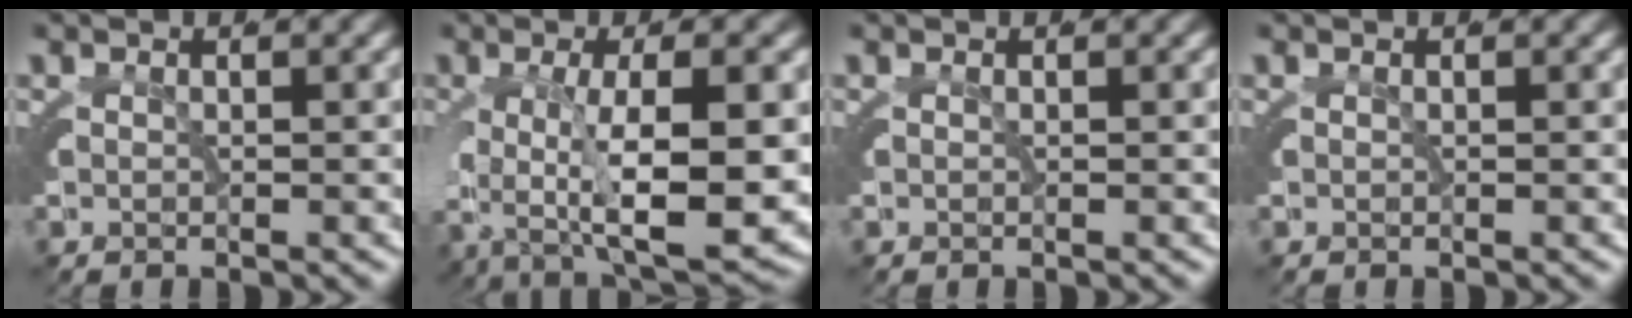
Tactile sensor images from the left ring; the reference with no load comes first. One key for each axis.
{"total": 7.4, "fx": -0.3, "fy": 2.5, "fz": 7.0, "tx": -0.108, "ty": -0.008, "tz": 0.007}
{"total": 0.0}
{"total": 0.0}